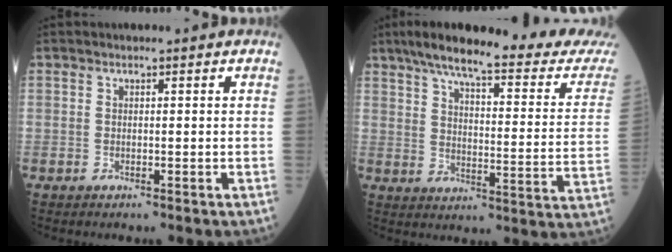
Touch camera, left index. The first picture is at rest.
{"total": 25.7, "force": [22.5, 1.5, 12.3], "torque": [-0.182, -0.049, 0.287]}